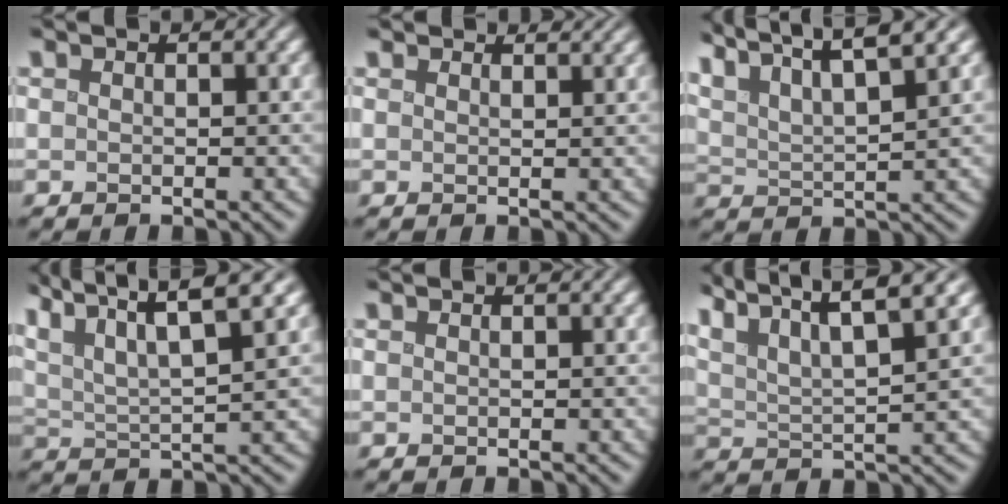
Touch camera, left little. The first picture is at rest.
{"total": 2.6, "force": [2.4, 0.8, 0.6], "torque": [-0.002, 0.011, 0.015]}
{"total": 9.7, "force": [7.3, 2.6, 5.9], "torque": [-0.120, 0.030, 0.094]}
{"total": 9.4, "force": [6.0, 2.5, 6.8], "torque": [-0.139, 0.019, 0.092]}
{"total": 0.0}
{"total": 10.3, "force": [7.1, 3.0, 6.8], "torque": [-0.136, 0.026, 0.092]}